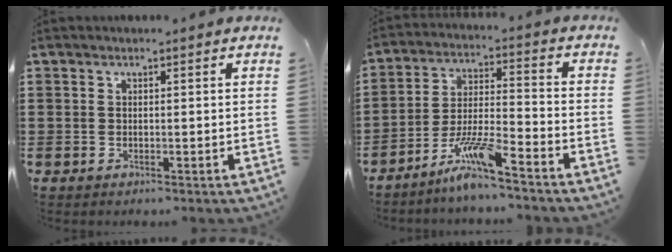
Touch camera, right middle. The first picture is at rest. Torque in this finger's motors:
{"motor_torque": [1.11, -1.03, 0.35, 0.12]}